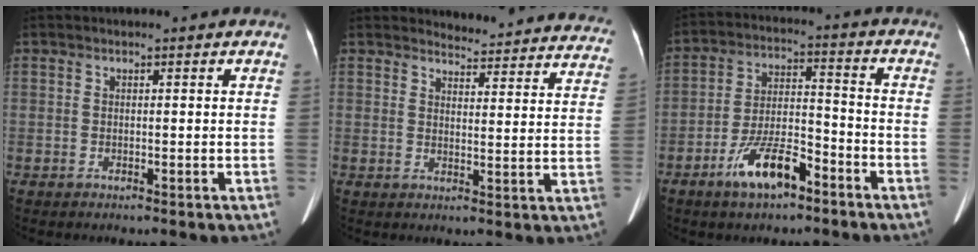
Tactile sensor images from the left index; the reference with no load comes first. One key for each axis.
{"total": 19.6, "fx": 19.2, "fy": 3.0, "fz": 2.7, "tx": -0.011, "ty": -0.082, "tz": 0.194}
{"total": 9.6, "fx": -6.1, "fy": 3.0, "fz": 6.8, "tx": -0.136, "ty": 0.004, "tz": -0.108}